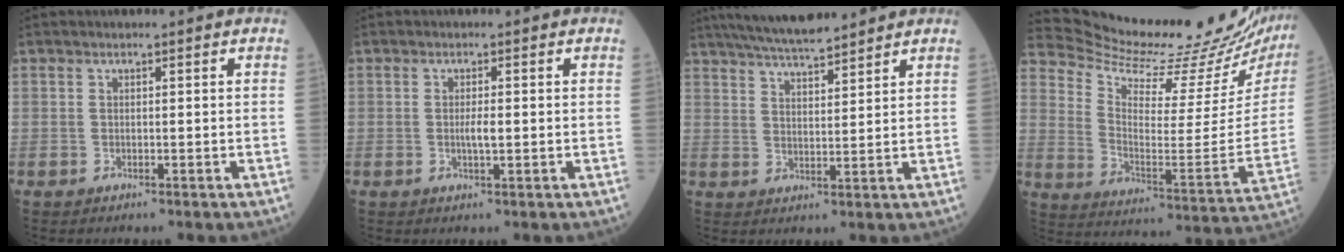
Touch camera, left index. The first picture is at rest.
{"total": 1.9, "force": [-0.1, 0.3, 1.9], "torque": [-0.038, 0.000, -0.002]}
{"total": 9.8, "force": [8.8, 1.0, 4.2], "torque": [-0.075, 0.021, 0.150]}
{"total": 26.8, "force": [25.4, 2.5, 8.1], "torque": [-0.142, -0.110, 0.338]}